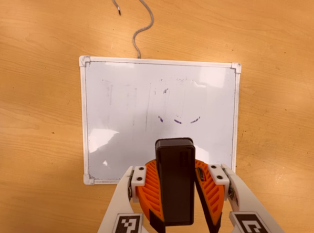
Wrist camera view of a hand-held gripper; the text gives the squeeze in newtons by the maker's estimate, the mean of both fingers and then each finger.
{"total": 11.0, "left": 10.8, "right": 11.3}